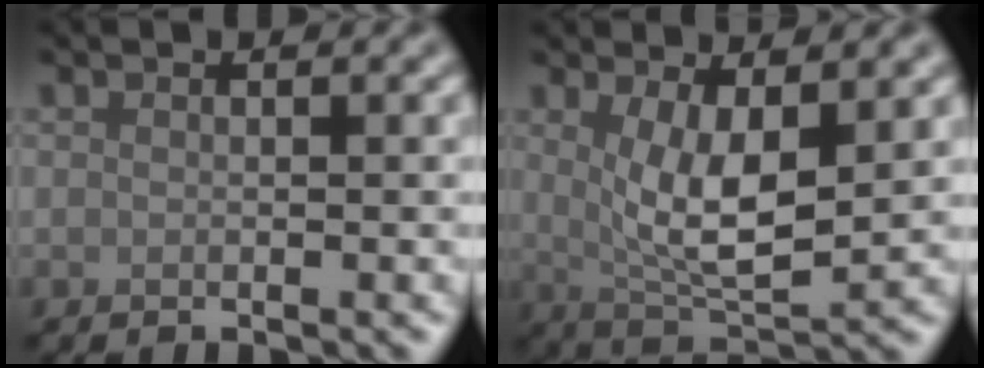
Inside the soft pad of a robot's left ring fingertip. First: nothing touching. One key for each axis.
{"total": 5.8, "fx": 1.0, "fy": 2.0, "fz": 5.3, "tx": -0.105, "ty": -0.014, "tz": 0.026}